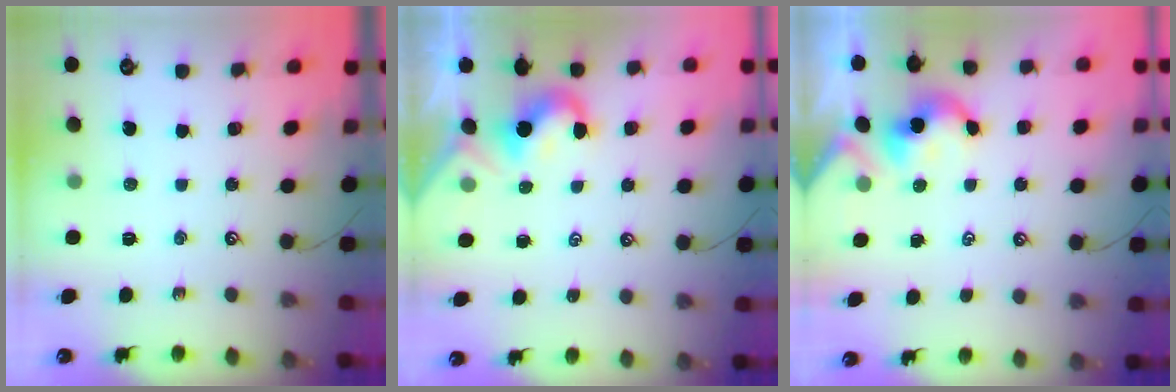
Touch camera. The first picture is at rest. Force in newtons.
{"total": 1.2, "press": 1.2, "slide": 0.3}
{"total": 1.2, "press": 1.1, "slide": 0.3}